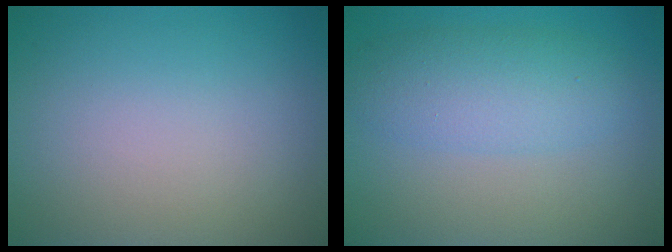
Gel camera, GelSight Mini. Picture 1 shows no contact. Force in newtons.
{"total": 4.3, "press": 4.3, "slide": 0.0}